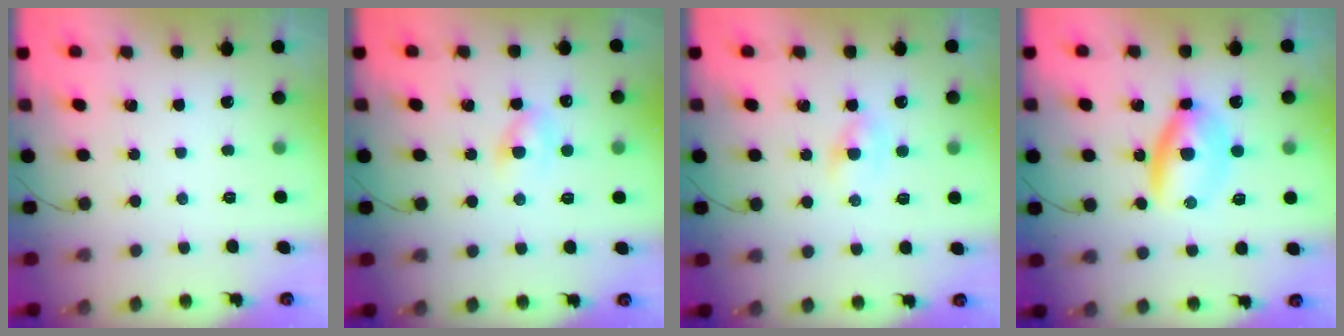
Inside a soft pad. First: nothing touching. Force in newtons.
{"total": 2.7, "press": 2.5, "slide": 1.1}
{"total": 2.7, "press": 2.5, "slide": 0.9}
{"total": 6.2, "press": 6.1, "slide": 1.1}